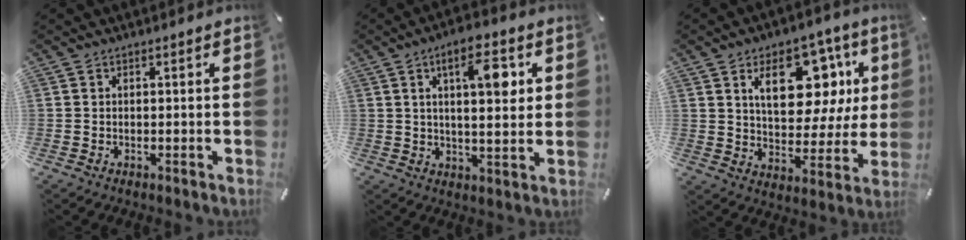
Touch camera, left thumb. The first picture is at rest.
{"total": 10.9, "force": [4.0, 3.8, 9.4], "torque": [-0.139, -0.010, 0.058]}
{"total": 17.5, "force": [7.7, 10.2, 12.0], "torque": [-0.175, -0.025, 0.131]}